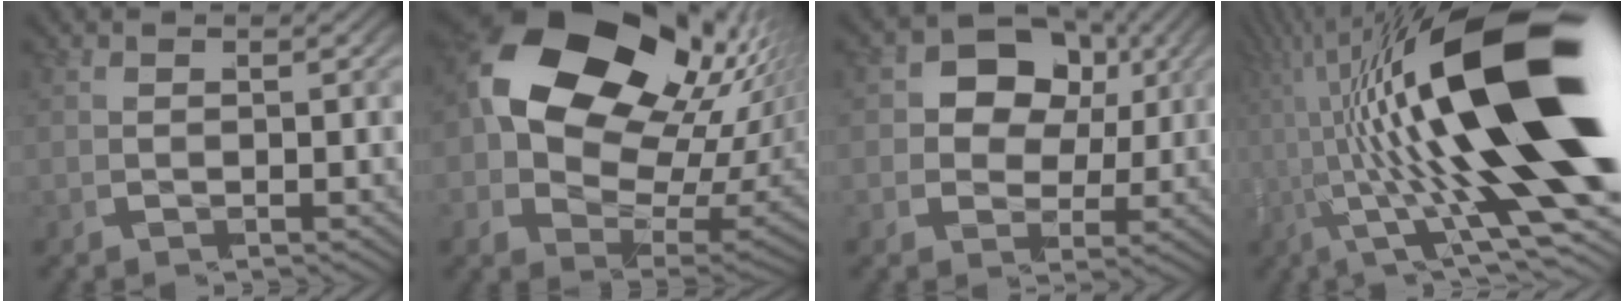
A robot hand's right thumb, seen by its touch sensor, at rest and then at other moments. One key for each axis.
{"total": 17.7, "fx": 2.9, "fy": 12.6, "fz": 12.2, "tx": -0.253, "ty": -0.023, "tz": 0.038}
{"total": 6.3, "fx": 0.8, "fy": 5.7, "fz": 2.6, "tx": -0.079, "ty": -0.022, "tz": 0.009}
{"total": 16.3, "fx": 0.5, "fy": 6.1, "fz": 15.1, "tx": -0.248, "ty": -0.015, "tz": 0.003}